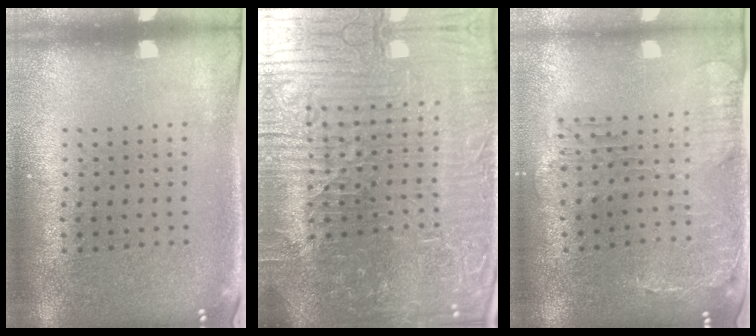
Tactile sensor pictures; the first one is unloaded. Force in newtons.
{"total": 7.4, "press": 6.7, "slide": 3.1}
{"total": 0.7, "press": 0.6, "slide": 0.2}